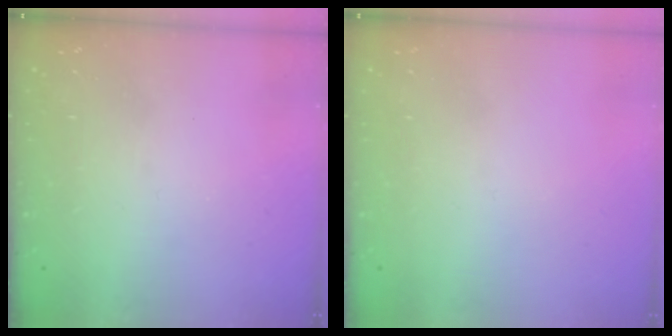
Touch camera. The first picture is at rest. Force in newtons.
{"total": 1.6, "press": 1.6, "slide": 0.1}